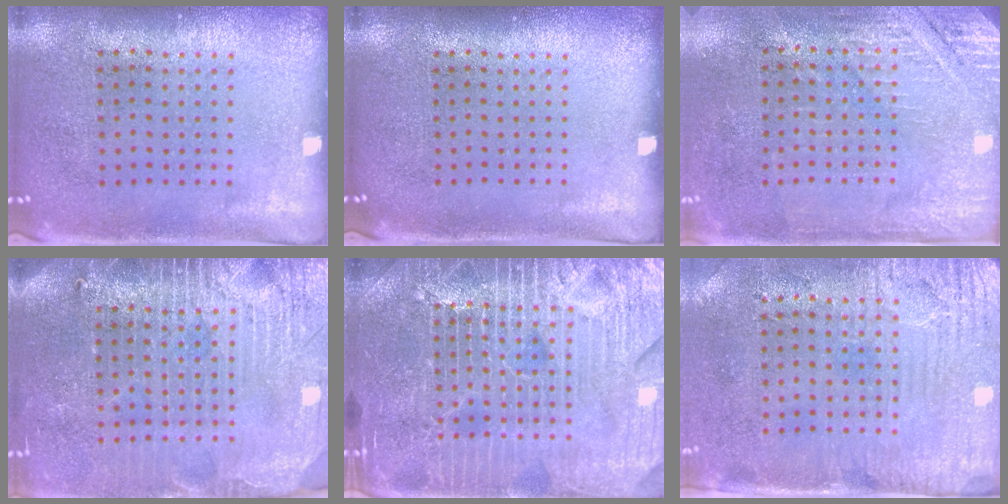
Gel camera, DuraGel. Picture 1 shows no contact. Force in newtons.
{"total": 0.0}
{"total": 2.9, "press": 2.7, "slide": 1.1}
{"total": 3.9, "press": 3.5, "slide": 1.7}
{"total": 7.0, "press": 6.9, "slide": 0.9}
{"total": 3.2, "press": 2.7, "slide": 1.8}